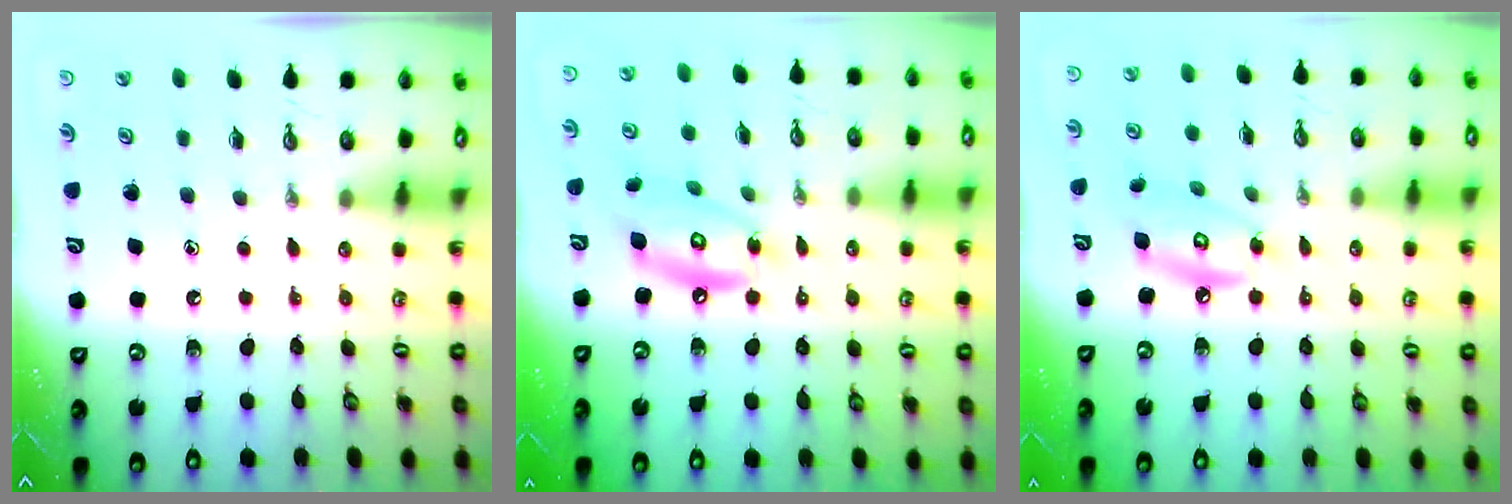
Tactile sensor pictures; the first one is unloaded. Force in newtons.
{"total": 12.9, "press": 12.9, "slide": 1.0}
{"total": 9.7, "press": 9.7, "slide": 0.7}